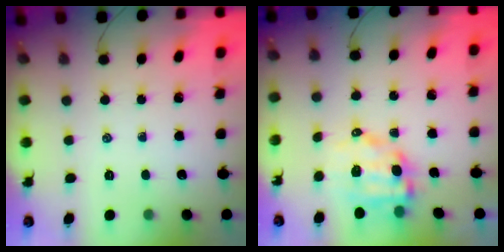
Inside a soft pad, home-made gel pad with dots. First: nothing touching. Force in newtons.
{"total": 8.6, "press": 8.3, "slide": 2.1}